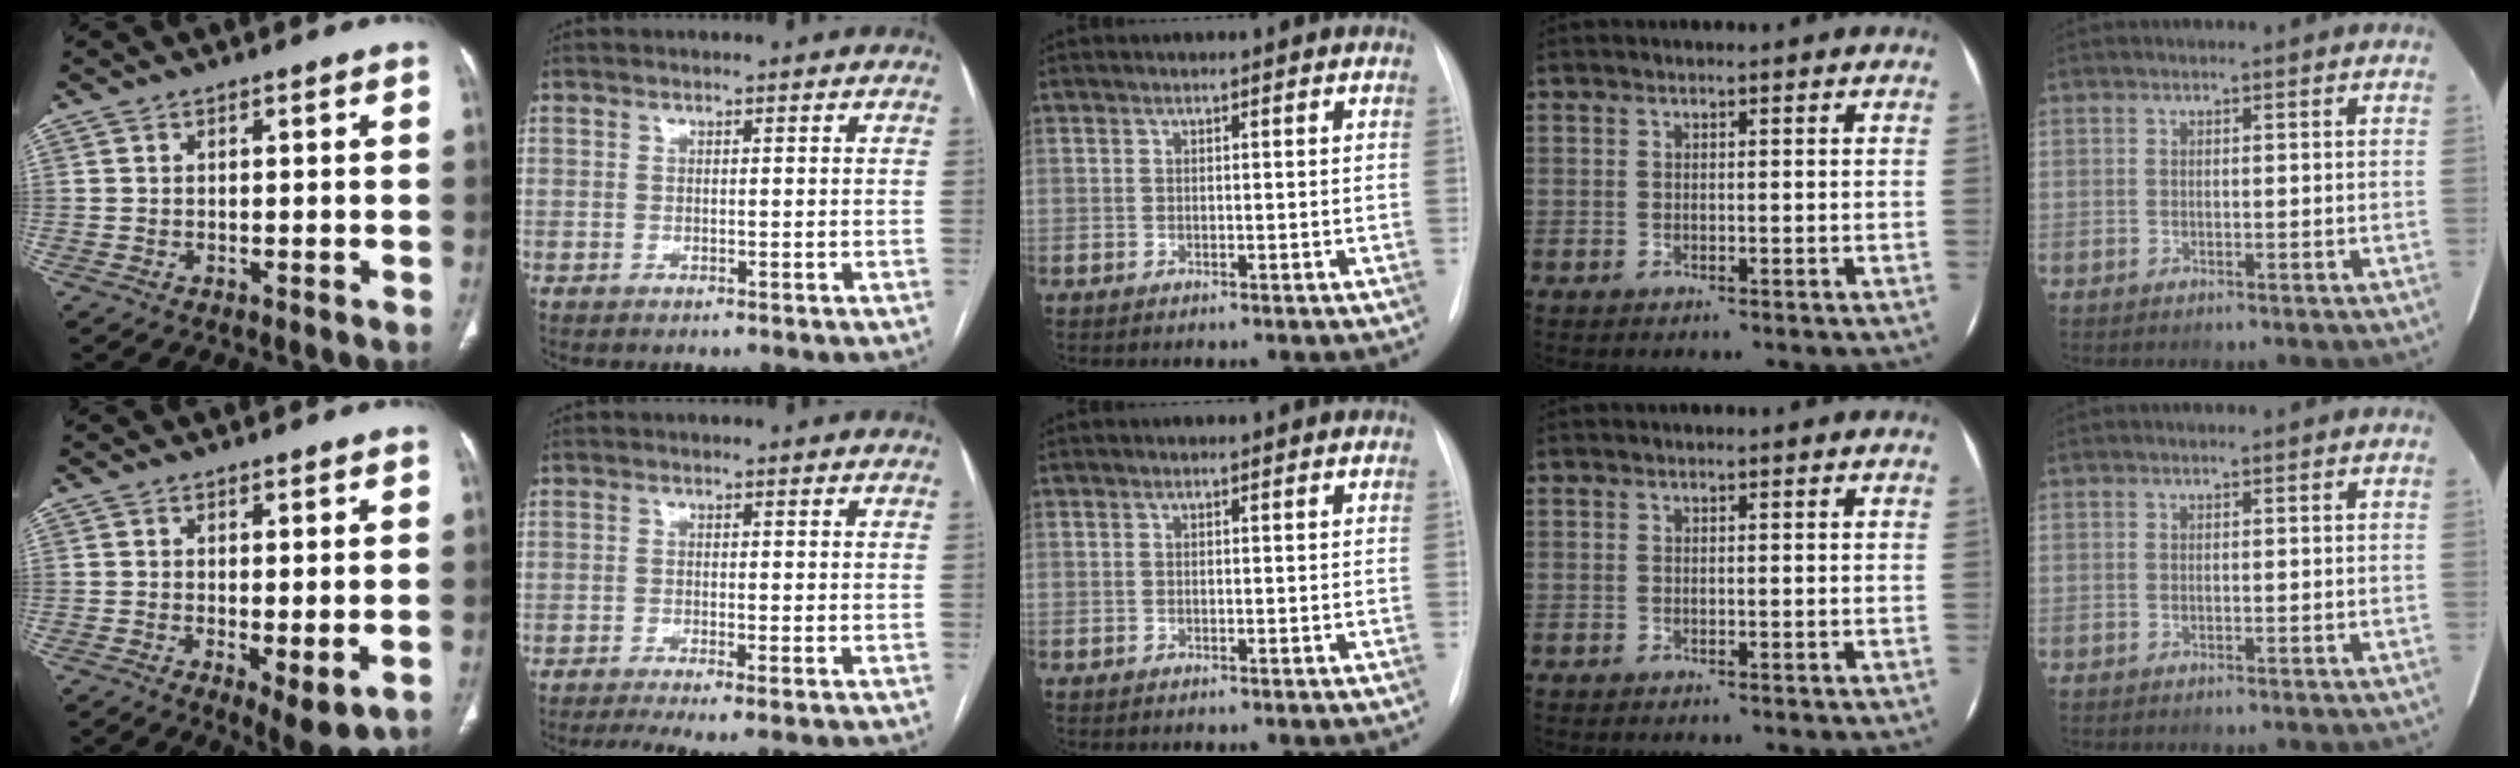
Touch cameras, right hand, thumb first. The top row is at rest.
{"thumb": {"total": 5.7, "force": [-1.1, 2.0, 5.2], "torque": [-0.085, -0.022, -0.011]}, "index": {"total": 5.0, "force": [-3.3, 0.3, 3.7], "torque": [-0.064, -0.009, -0.056]}}